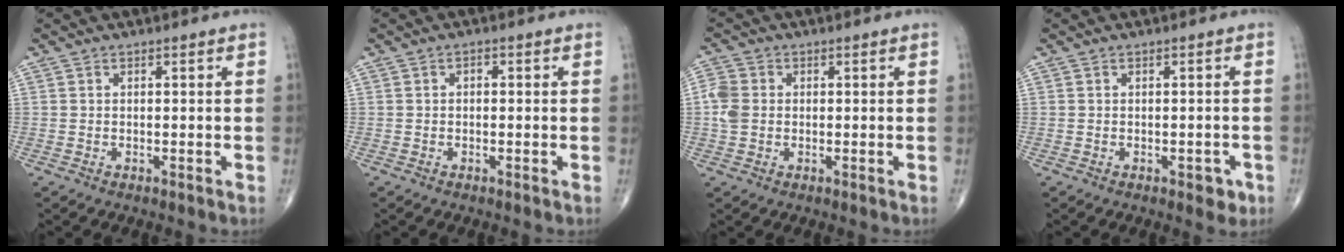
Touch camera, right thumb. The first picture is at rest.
{"total": 0.9, "force": [0.0, 0.6, 0.7], "torque": [-0.003, 0.004, -0.004]}
{"total": 4.5, "force": [0.0, 3.7, 2.7], "torque": [-0.063, 0.006, -0.006]}
{"total": 2.6, "force": [-1.2, 1.4, 1.9], "torque": [-0.008, 0.004, -0.012]}